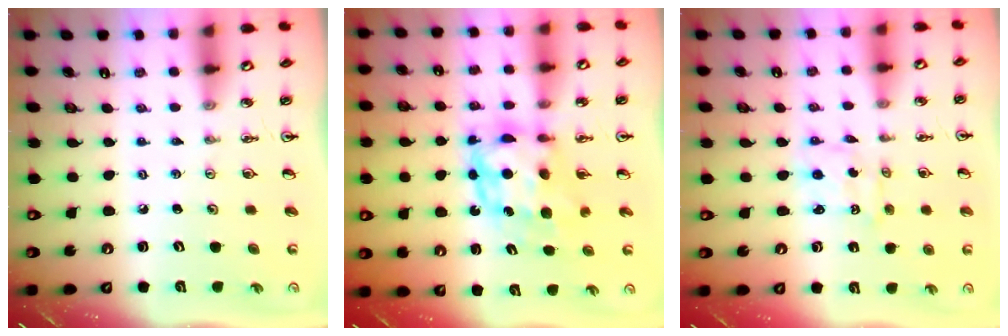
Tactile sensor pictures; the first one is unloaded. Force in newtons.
{"total": 7.8, "press": 7.8, "slide": 0.5}
{"total": 1.2, "press": 1.2, "slide": 0.1}